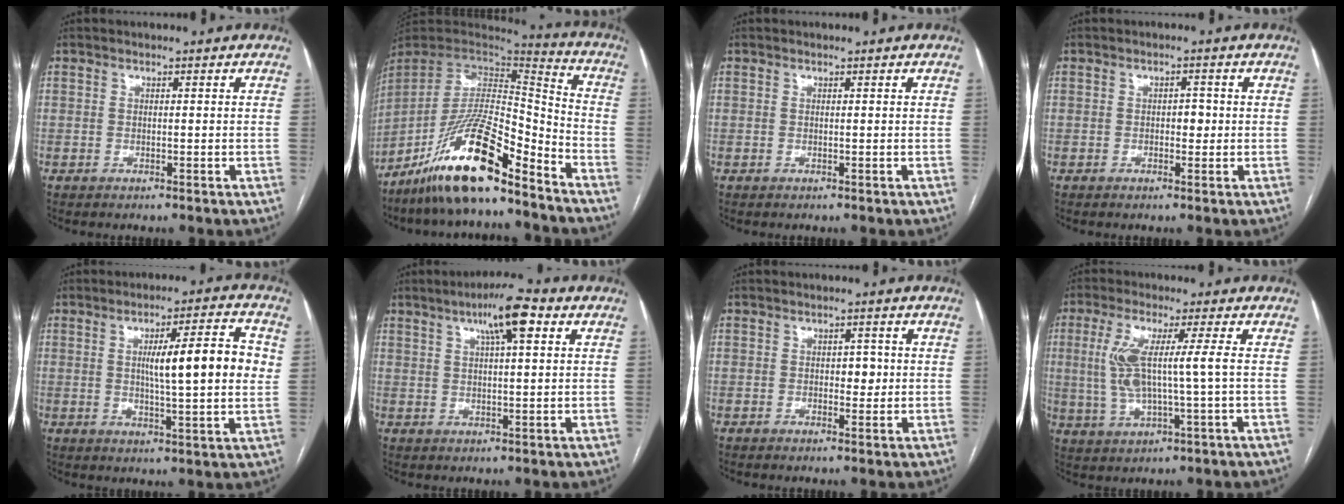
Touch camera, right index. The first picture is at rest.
{"total": 17.5, "force": [-12.5, 2.9, 11.9], "torque": [-0.230, -0.001, -0.226]}
{"total": 0.0}
{"total": 2.0, "force": [0.0, 1.2, 1.6], "torque": [-0.020, 0.006, 0.000]}
{"total": 12.0, "force": [1.7, 1.1, 11.8], "torque": [-0.174, 0.012, 0.025]}
{"total": 7.6, "force": [3.6, 1.1, 6.6], "torque": [-0.114, 0.014, 0.055]}
{"total": 2.5, "force": [0.2, 1.5, 2.0], "torque": [-0.025, 0.006, 0.005]}
{"total": 8.5, "force": [0.7, 0.5, 8.5], "torque": [-0.184, 0.003, 0.016]}